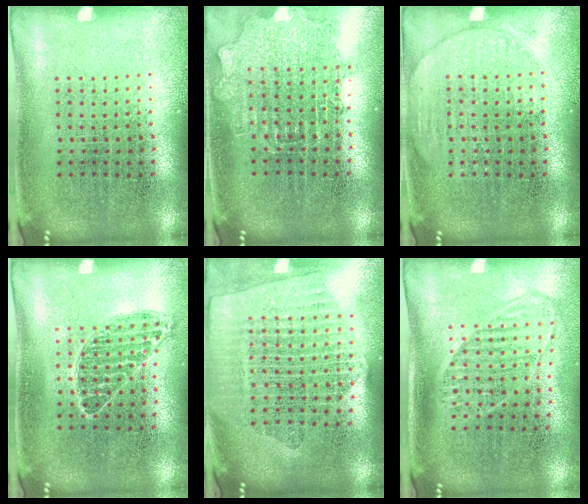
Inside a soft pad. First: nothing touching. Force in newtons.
{"total": 1.3, "press": 1.1, "slide": 0.6}
{"total": 1.6, "press": 1.6, "slide": 0.0}
{"total": 0.6, "press": 0.6, "slide": 0.1}
{"total": 2.3, "press": 2.1, "slide": 1.1}
{"total": 1.5, "press": 1.3, "slide": 0.7}